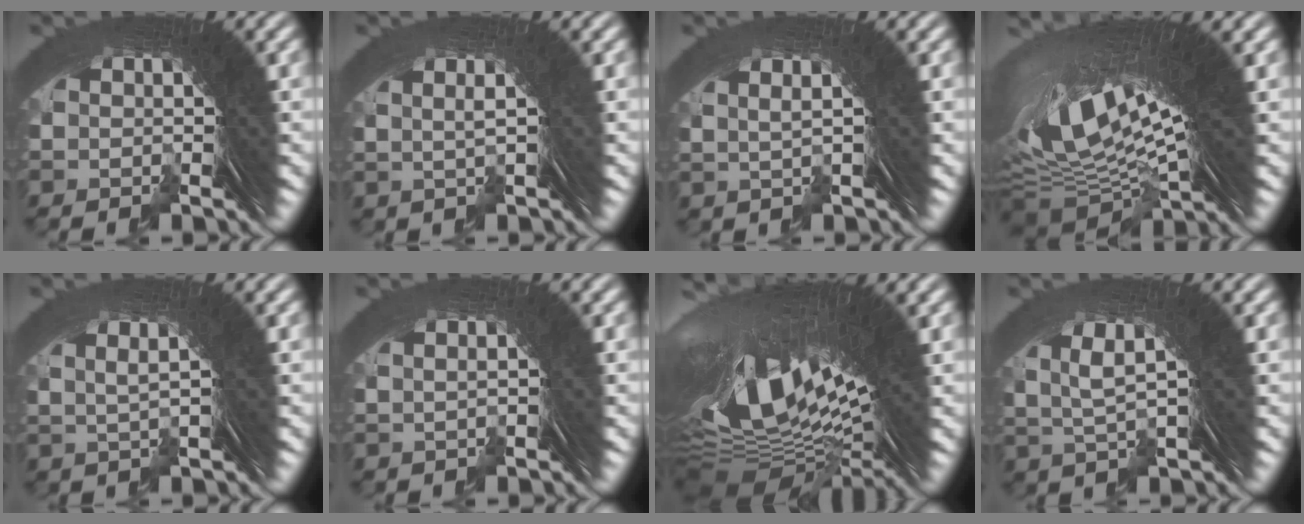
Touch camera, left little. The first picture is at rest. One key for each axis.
{"total": 3.7, "fx": 1.8, "fy": 0.1, "fz": 3.2, "tx": -0.033, "ty": 0.015, "tz": 0.024}
{"total": 3.6, "fx": 1.9, "fy": 0.3, "fz": 3.1, "tx": -0.037, "ty": 0.013, "tz": 0.028}
{"total": 17.8, "fx": 4.4, "fy": 8.1, "fz": 15.3, "tx": -0.273, "ty": -0.012, "tz": 0.083}
{"total": 5.1, "fx": 2.8, "fy": 1.1, "fz": 4.1, "tx": -0.055, "ty": 0.020, "tz": 0.038}
{"total": 1.7, "fx": 0.8, "fy": -0.8, "fz": 1.3, "tx": -0.006, "ty": 0.011, "tz": 0.014}
{"total": 22.5, "fx": 1.7, "fy": 10.6, "fz": 19.8, "tx": -0.339, "ty": -0.022, "tz": 0.046}
{"total": 7.1, "fx": 3.3, "fy": 2.4, "fz": 5.8, "tx": -0.093, "ty": 0.019, "tz": 0.044}